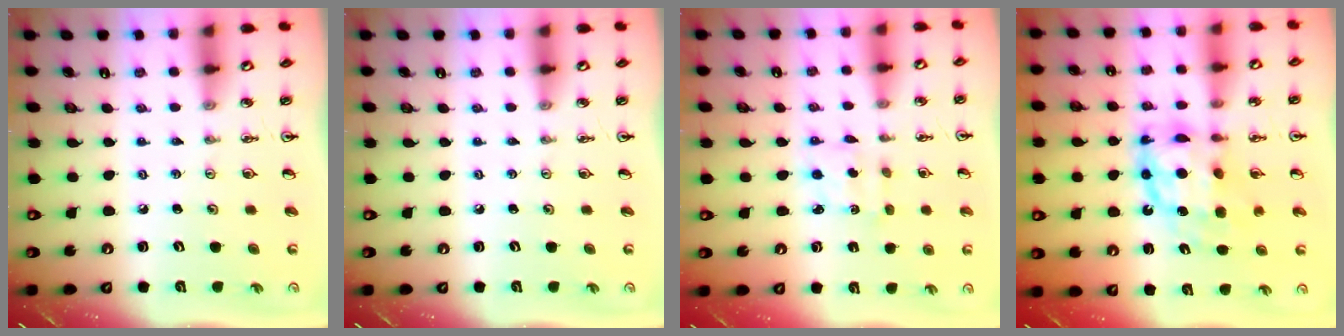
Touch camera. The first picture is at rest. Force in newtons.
{"total": 0.0}
{"total": 2.6, "press": 2.6, "slide": 0.6}
{"total": 11.5, "press": 11.5, "slide": 1.0}